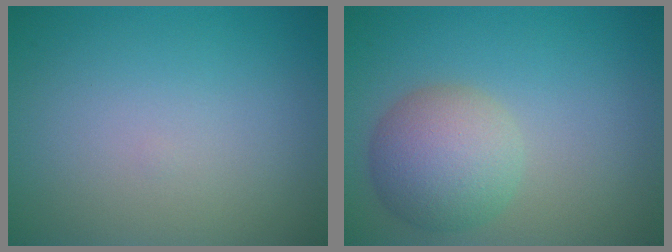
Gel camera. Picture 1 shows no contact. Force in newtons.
{"total": 5.1, "press": 5.1, "slide": 0.4}